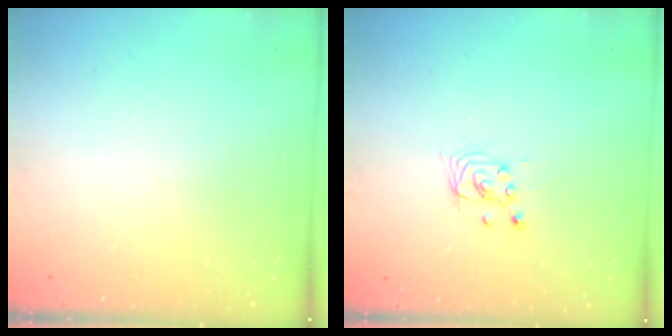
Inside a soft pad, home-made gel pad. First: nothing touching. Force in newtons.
{"total": 2.9, "press": 2.9, "slide": 0.2}